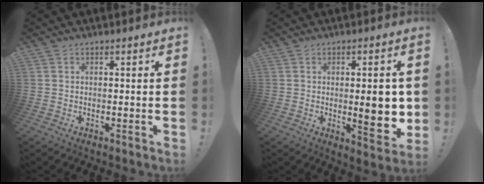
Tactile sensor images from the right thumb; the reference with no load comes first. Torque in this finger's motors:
{"motor_torque": [1.12, 2.50, 1.25, -0.75, 0.33]}